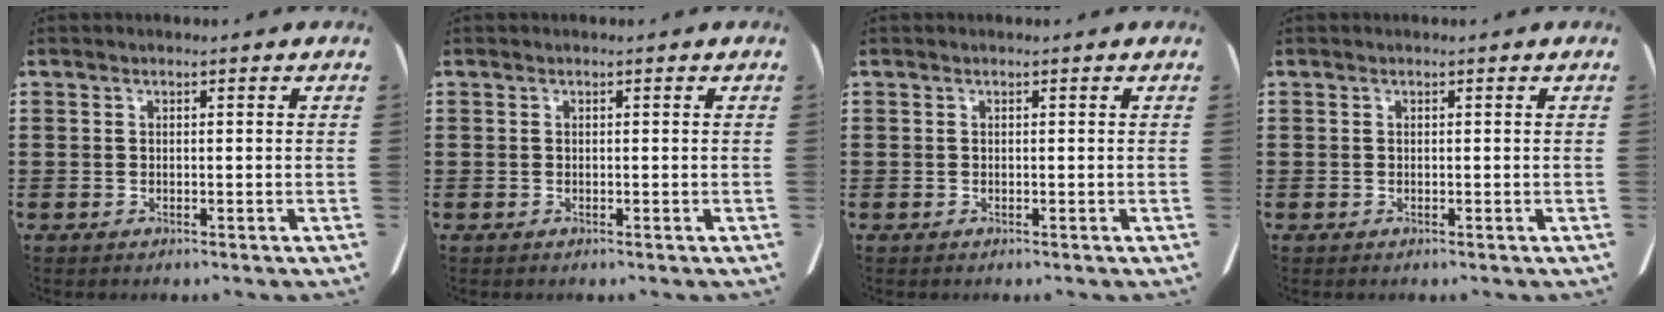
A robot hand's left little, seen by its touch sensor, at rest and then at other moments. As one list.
[{"total": 0.0}, {"total": 0.0}, {"total": 0.0}]